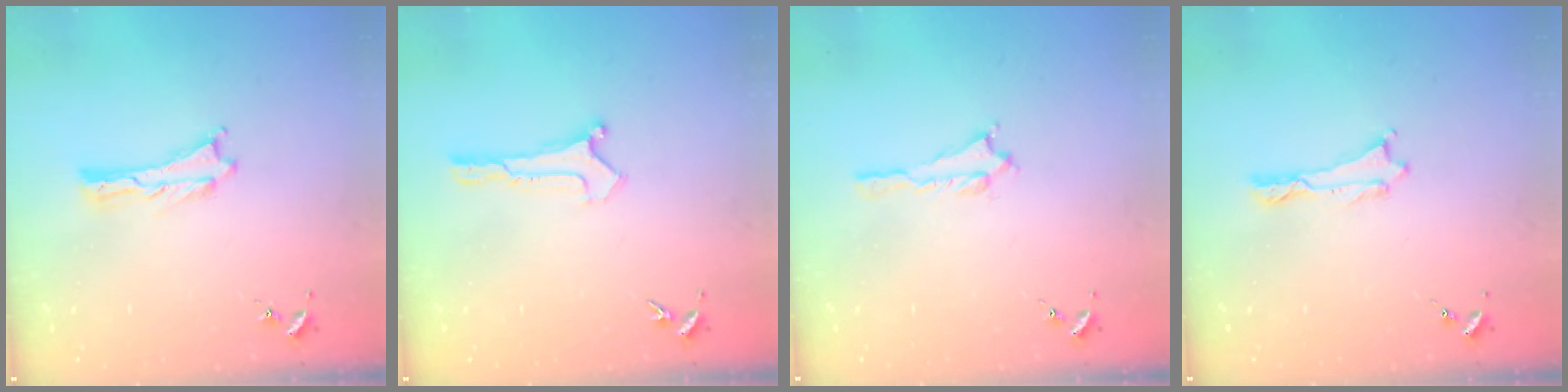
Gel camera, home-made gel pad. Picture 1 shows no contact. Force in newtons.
{"total": 0.0}
{"total": 0.6, "press": 0.5, "slide": 0.2}
{"total": 0.0}